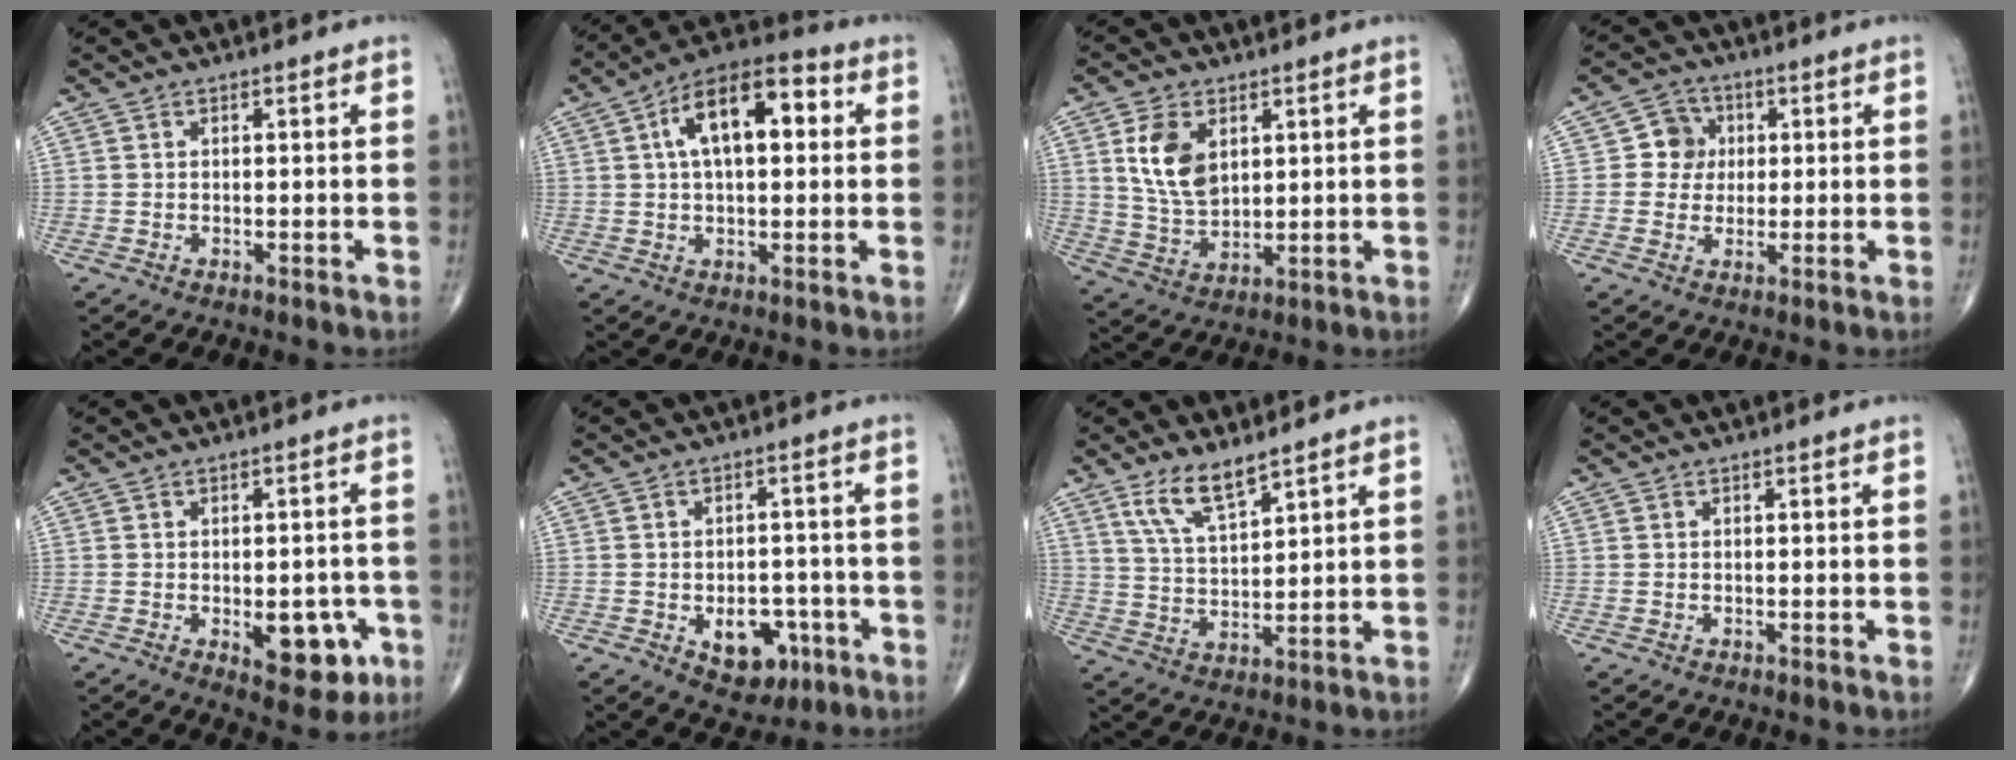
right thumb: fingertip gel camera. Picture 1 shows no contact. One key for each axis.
{"total": 14.1, "fx": 3.2, "fy": 7.0, "fz": 11.9, "tx": -0.184, "ty": 0.030, "tz": 0.043}
{"total": 9.7, "fx": 3.1, "fy": 6.1, "fz": 6.9, "tx": -0.118, "ty": -0.016, "tz": 0.067}
{"total": 5.5, "fx": 0.7, "fy": 5.2, "fz": 1.7, "tx": 0.007, "ty": 0.008, "tz": 0.004}
{"total": 9.6, "fx": -3.0, "fy": 4.9, "fz": 7.6, "tx": -0.065, "ty": 0.009, "tz": -0.027}
{"total": 8.6, "fx": -3.2, "fy": 5.8, "fz": 5.6, "tx": -0.039, "ty": 0.020, "tz": -0.033}
{"total": 7.6, "fx": 5.4, "fy": 2.1, "fz": 4.9, "tx": -0.086, "ty": -0.033, "tz": 0.109}
{"total": 0.0}